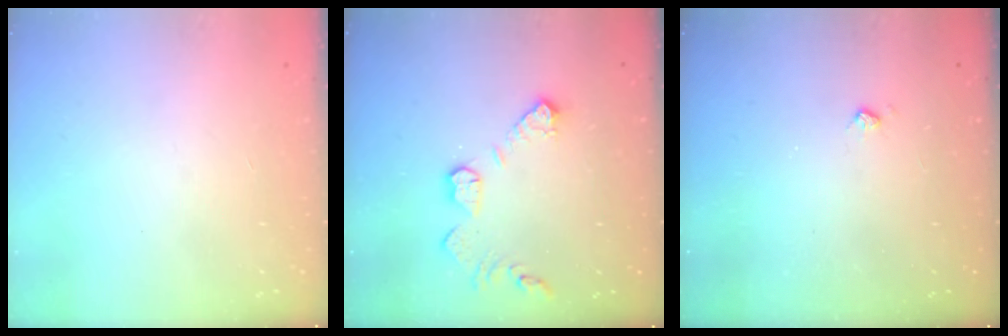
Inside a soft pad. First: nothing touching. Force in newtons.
{"total": 10.8, "press": 10.8, "slide": 0.8}
{"total": 3.4, "press": 3.3, "slide": 0.7}